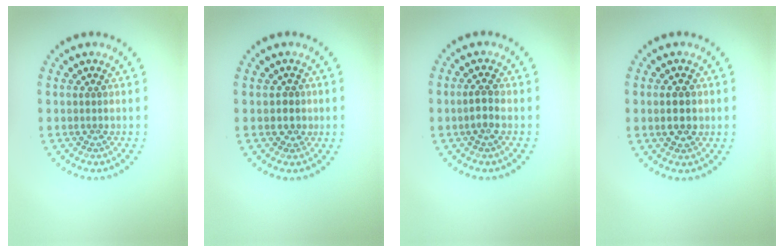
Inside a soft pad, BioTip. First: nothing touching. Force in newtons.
{"total": 1.5, "press": 1.3, "slide": 0.7}
{"total": 1.4, "press": 1.2, "slide": 0.6}
{"total": 2.9, "press": 2.9, "slide": 0.2}